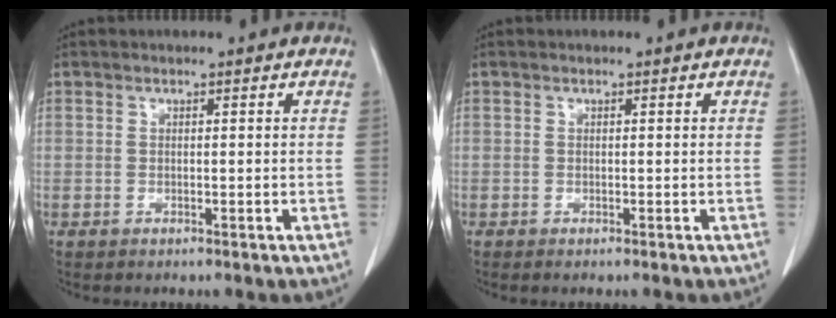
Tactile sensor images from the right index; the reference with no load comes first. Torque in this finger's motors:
{"motor_torque": [-0.04, 0.04, 0.05, 0.01]}